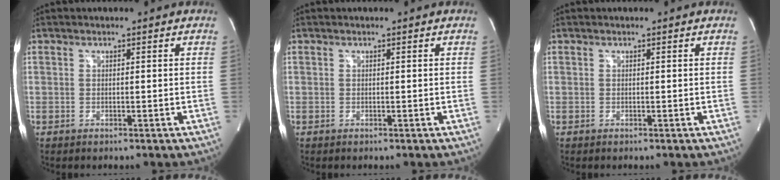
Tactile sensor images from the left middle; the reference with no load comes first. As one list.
[{"total": 0.0}, {"total": 0.0}]